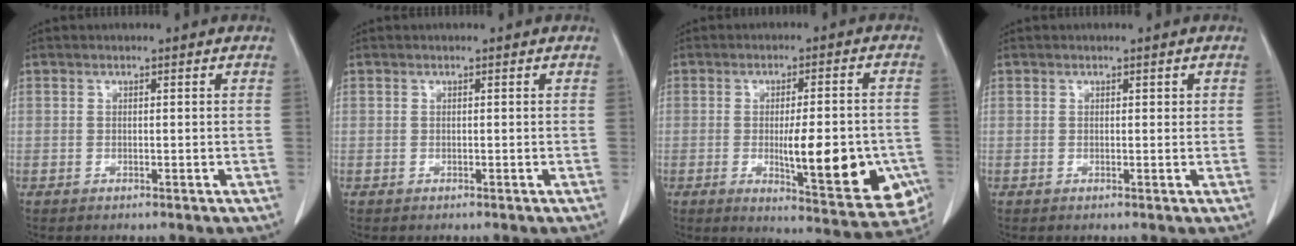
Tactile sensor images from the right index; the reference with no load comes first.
{"total": 0.0}
{"total": 15.1, "force": [-3.4, 3.8, 14.2], "torque": [-0.164, -0.007, -0.033]}
{"total": 0.7, "force": [0.3, 0.4, 0.5], "torque": [-0.004, 0.002, 0.004]}